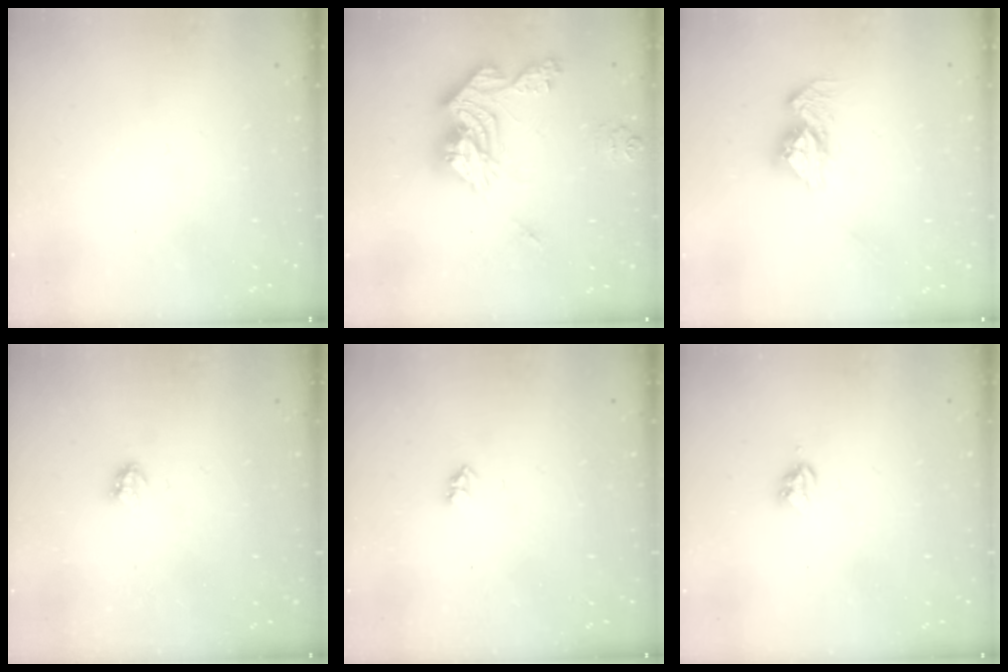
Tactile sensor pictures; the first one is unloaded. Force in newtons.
{"total": 17.2, "press": 17.1, "slide": 1.5}
{"total": 10.5, "press": 10.5, "slide": 0.5}
{"total": 3.2, "press": 3.2, "slide": 0.3}
{"total": 2.1, "press": 2.1, "slide": 0.4}
{"total": 3.5, "press": 3.5, "slide": 0.4}